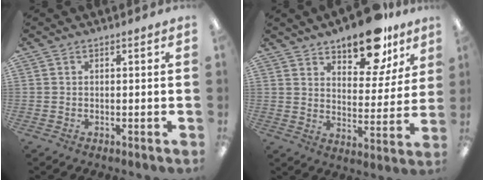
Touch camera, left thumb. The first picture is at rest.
{"total": 15.7, "force": [11.8, 6.8, 7.8], "torque": [-0.111, -0.065, 0.203]}